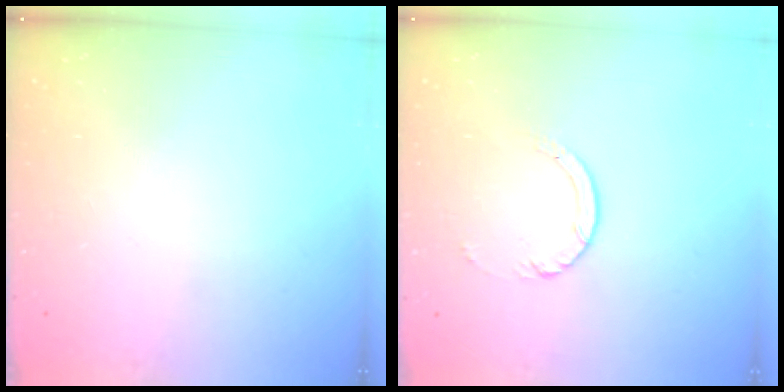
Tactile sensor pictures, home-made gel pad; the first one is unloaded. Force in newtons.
{"total": 3.0, "press": 2.9, "slide": 0.4}